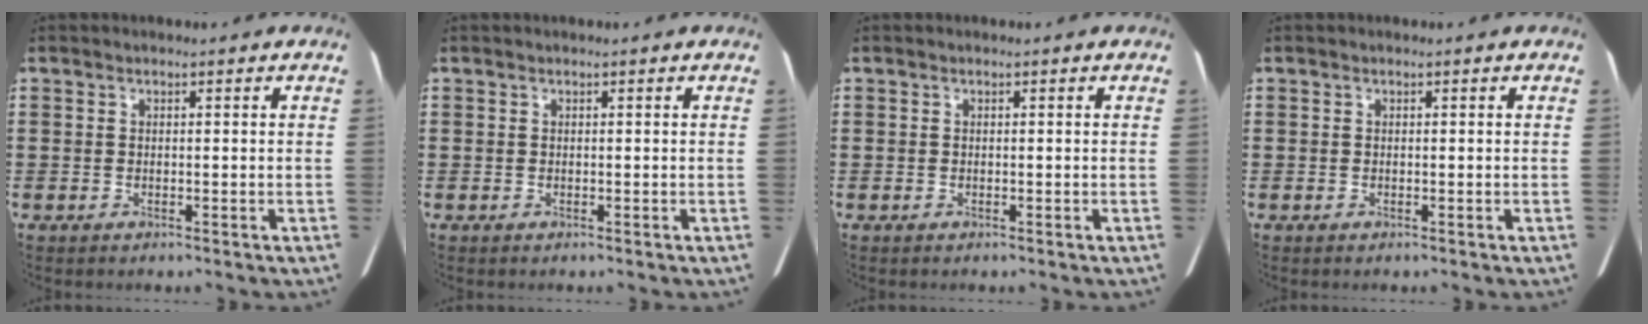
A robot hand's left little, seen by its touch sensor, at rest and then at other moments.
{"total": 0.0}
{"total": 0.0}
{"total": 0.0}